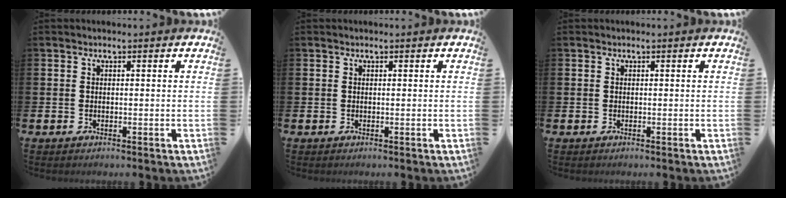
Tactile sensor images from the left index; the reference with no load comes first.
{"total": 0.0}
{"total": 0.0}